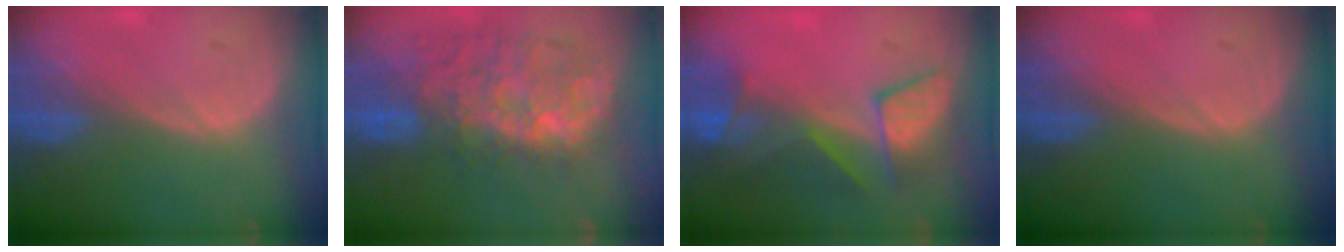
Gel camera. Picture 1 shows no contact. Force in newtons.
{"total": 11.0, "press": 10.3, "slide": 3.9}
{"total": 8.2, "press": 7.9, "slide": 2.4}
{"total": 0.0}